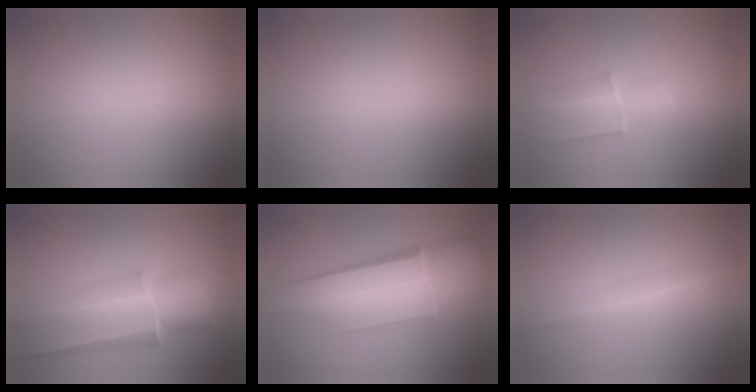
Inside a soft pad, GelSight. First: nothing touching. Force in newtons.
{"total": 0.0}
{"total": 1.8}
{"total": 4.7}
{"total": 8.3}
{"total": 1.4}